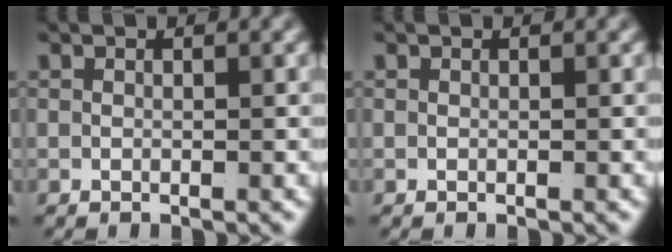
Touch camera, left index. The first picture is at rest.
{"total": 0.0}